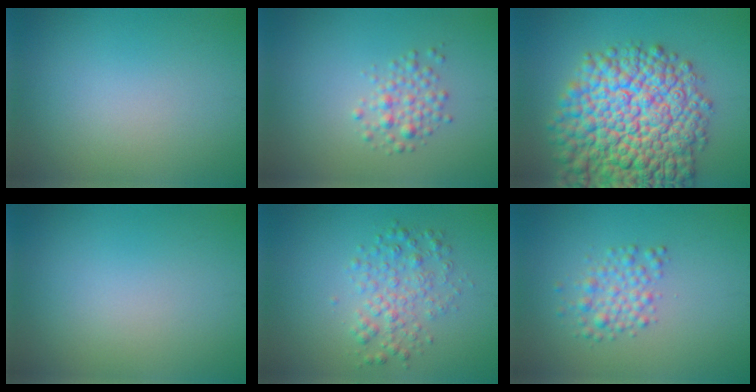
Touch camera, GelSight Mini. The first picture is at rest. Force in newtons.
{"total": 2.1, "press": 2.1, "slide": 0.1}
{"total": 15.4, "press": 15.4, "slide": 0.6}
{"total": 0.0}
{"total": 3.0, "press": 3.0, "slide": 0.1}
{"total": 2.4, "press": 2.4, "slide": 0.1}